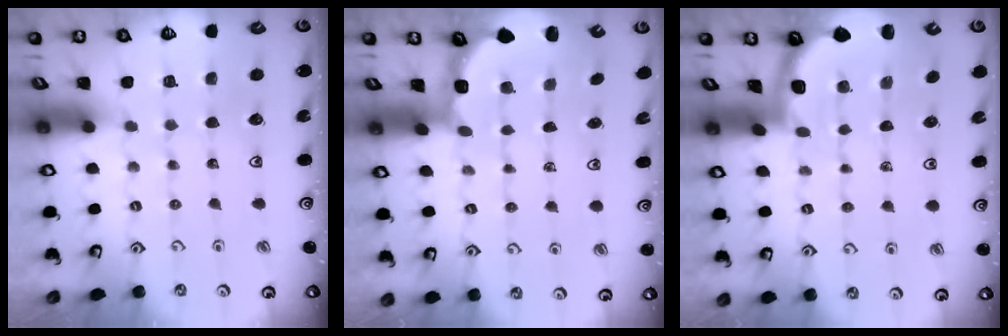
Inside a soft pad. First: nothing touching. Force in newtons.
{"total": 2.7, "press": 2.3, "slide": 1.4}
{"total": 1.8, "press": 1.8, "slide": 0.2}